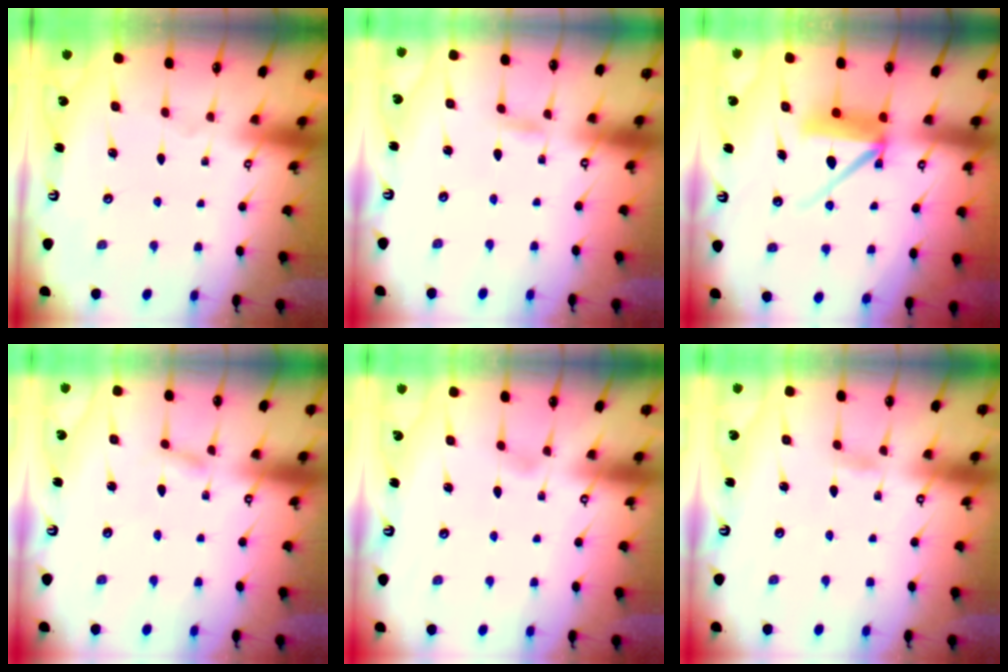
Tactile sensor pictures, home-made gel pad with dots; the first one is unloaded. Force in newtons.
{"total": 2.8, "press": 2.7, "slide": 0.3}
{"total": 9.2, "press": 9.1, "slide": 1.1}
{"total": 1.7, "press": 1.7, "slide": 0.2}
{"total": 3.3, "press": 3.2, "slide": 0.3}
{"total": 1.2, "press": 1.1, "slide": 0.2}